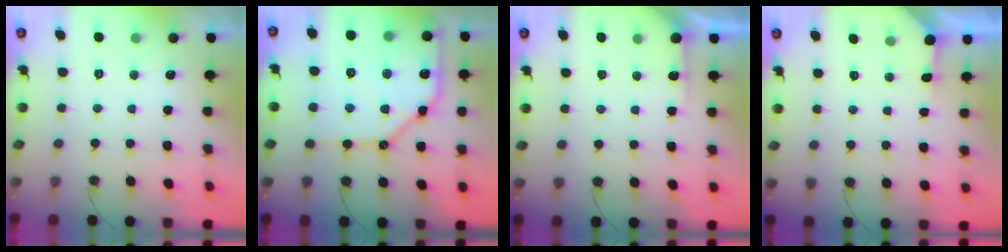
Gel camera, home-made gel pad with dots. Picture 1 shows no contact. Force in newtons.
{"total": 17.7, "press": 17.6, "slide": 2.0}
{"total": 4.3, "press": 4.3, "slide": 0.5}
{"total": 2.3, "press": 2.3, "slide": 0.3}